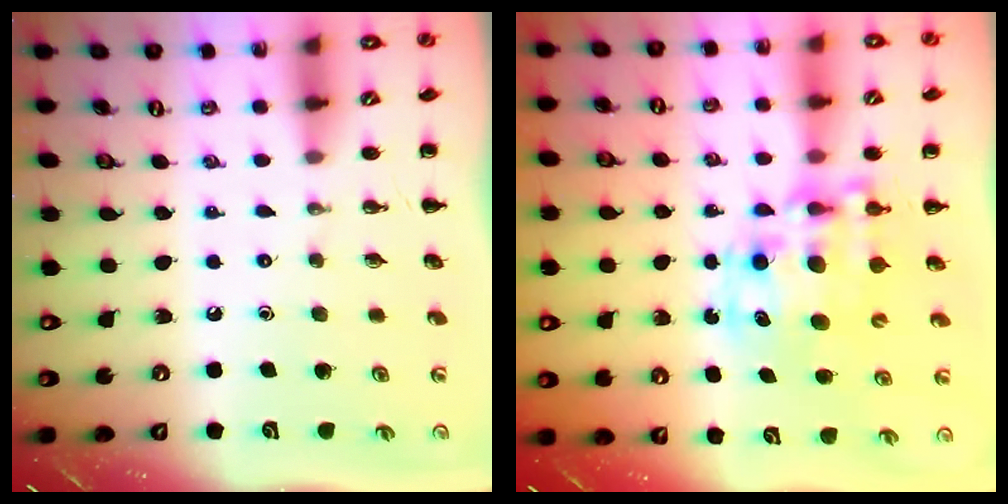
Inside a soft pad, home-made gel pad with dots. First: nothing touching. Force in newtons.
{"total": 12.0, "press": 11.7, "slide": 2.8}